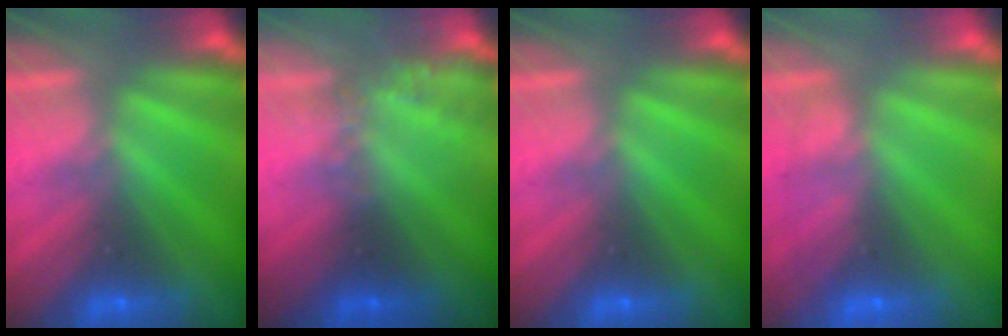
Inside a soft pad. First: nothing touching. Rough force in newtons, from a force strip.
{"total": 2.3}
{"total": 0.0}
{"total": 2.0}